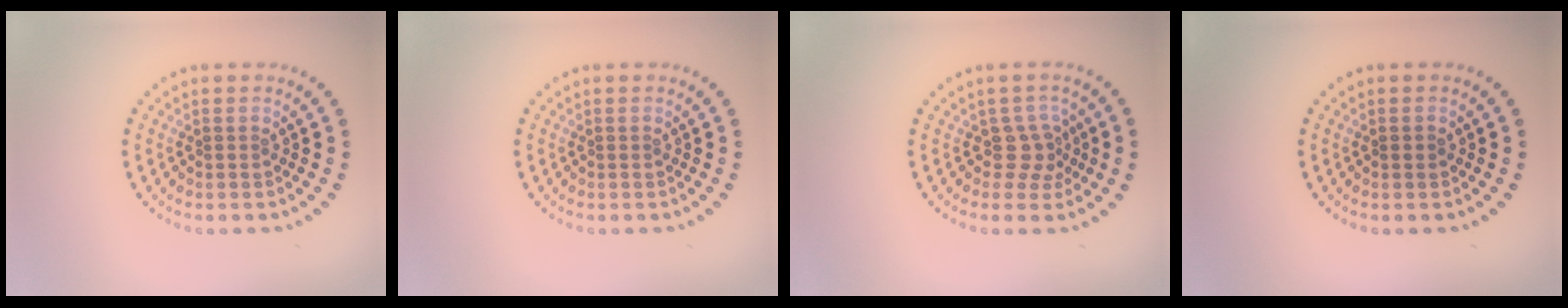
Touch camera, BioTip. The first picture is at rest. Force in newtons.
{"total": 0.0}
{"total": 2.2, "press": 1.6, "slide": 1.6}
{"total": 0.7, "press": 0.7, "slide": 0.2}